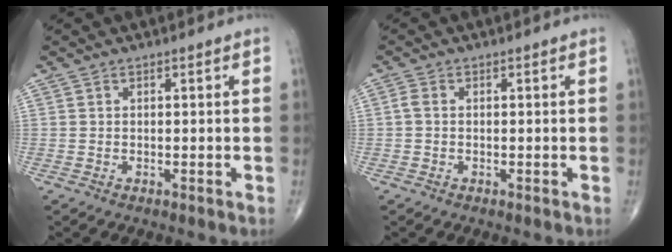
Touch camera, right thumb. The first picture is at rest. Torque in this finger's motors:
{"motor_torque": [-0.04, -0.08, 0.16, -0.12, 0.06]}